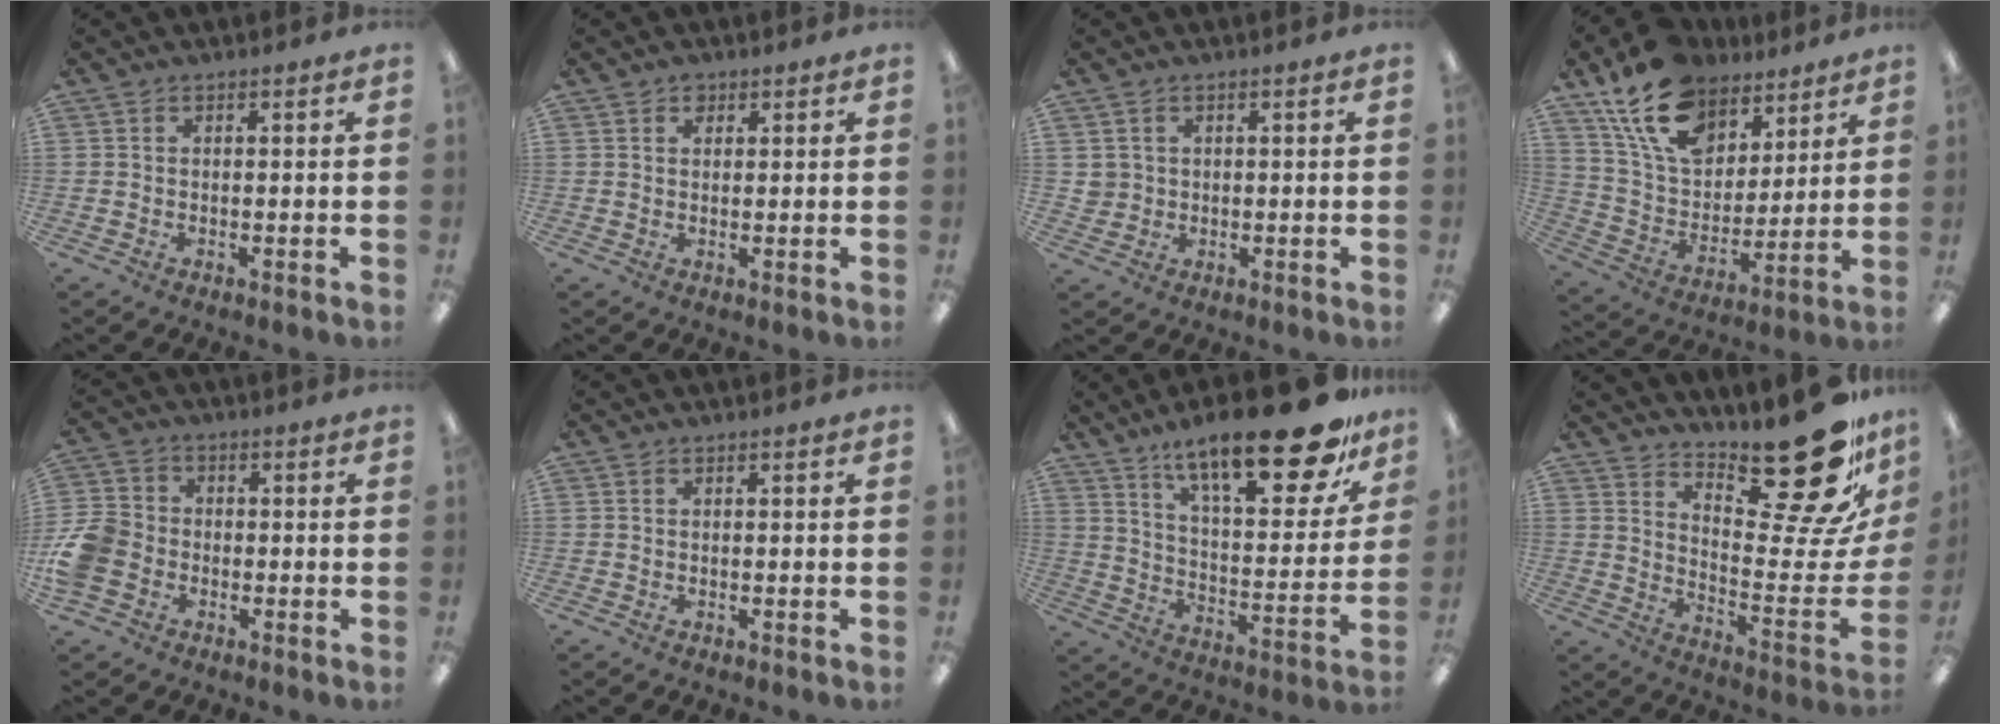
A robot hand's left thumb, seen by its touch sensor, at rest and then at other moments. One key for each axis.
{"total": 1.7, "fx": 1.1, "fy": 1.1, "fz": 0.5, "tx": -0.004, "ty": -0.002, "tz": 0.020}
{"total": 2.4, "fx": 0.7, "fy": 2.3, "fz": 0.1, "tx": -0.010, "ty": 0.003, "tz": 0.013}
{"total": 18.2, "fx": 12.3, "fy": 10.4, "fz": 8.5, "tx": -0.168, "ty": -0.056, "tz": 0.230}
{"total": 8.6, "fx": -2.8, "fy": 6.9, "fz": 4.2, "tx": -0.100, "ty": 0.029, "tz": -0.051}
{"total": 0.0}
{"total": 23.8, "fx": 16.9, "fy": 7.0, "fz": 15.3, "tx": -0.229, "ty": -0.114, "tz": 0.274}
{"total": 24.7, "fx": 18.3, "fy": 7.2, "fz": 15.0, "tx": -0.174, "ty": -0.148, "tz": 0.292}